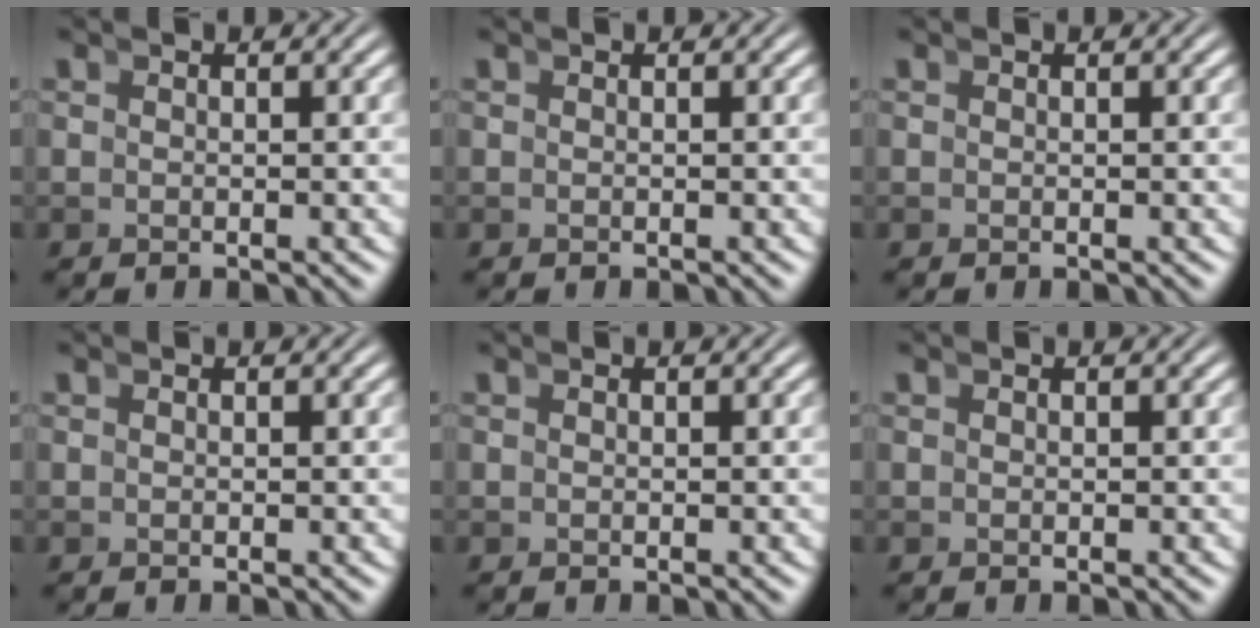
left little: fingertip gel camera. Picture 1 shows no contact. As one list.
[{"total": 0.0}, {"total": 0.0}, {"total": 0.0}, {"total": 0.0}, {"total": 0.0}]